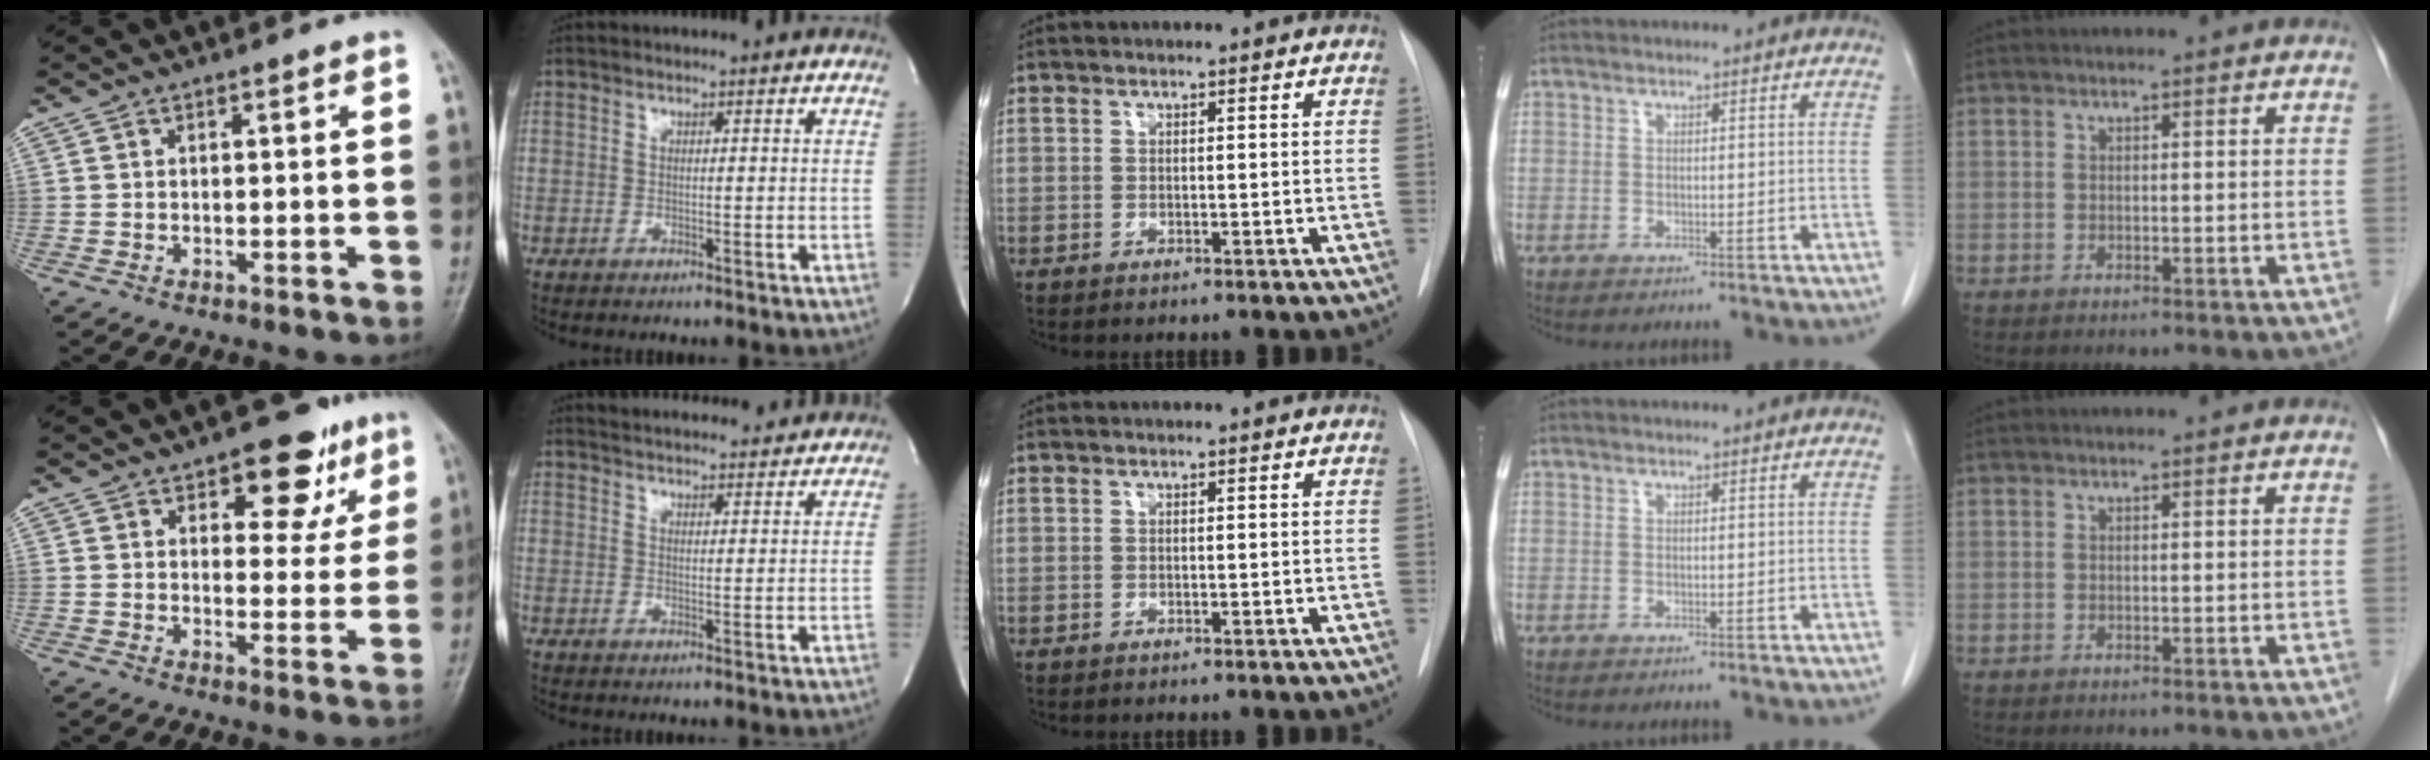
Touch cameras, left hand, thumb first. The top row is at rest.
{"thumb": {"total": 10.5, "force": [5.9, 5.6, 6.7], "torque": [-0.039, -0.024, 0.075]}, "index": {"total": 11.4, "force": [10.9, 2.1, 2.8], "torque": [-0.034, 0.011, 0.132]}}